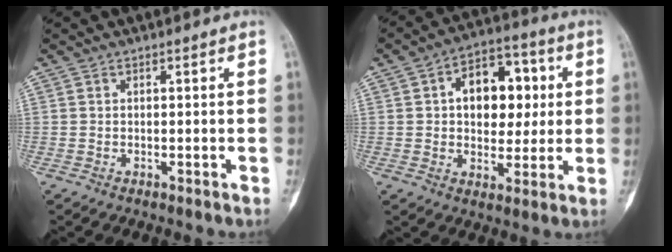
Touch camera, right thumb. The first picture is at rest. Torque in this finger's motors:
{"motor_torque": [0.32, 1.73, 0.17, -0.09, 0.01]}